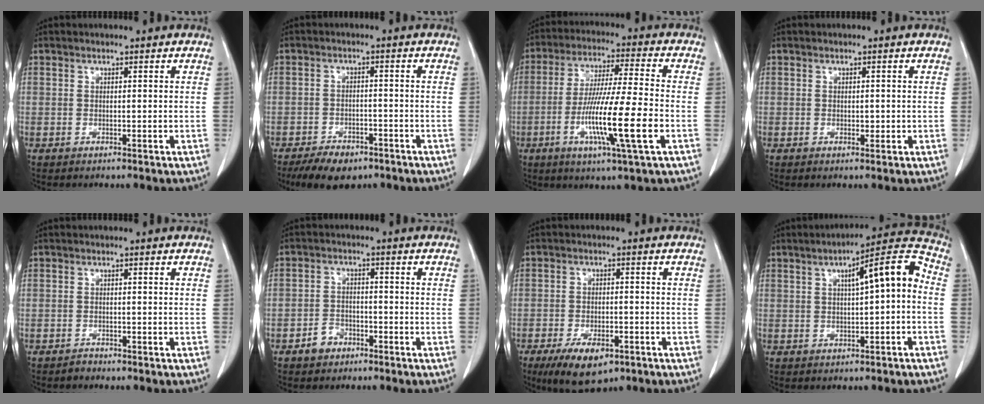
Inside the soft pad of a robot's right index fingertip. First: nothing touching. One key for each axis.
{"total": 6.9, "fx": -5.1, "fy": 3.2, "fz": 3.3, "tx": -0.055, "ty": -0.001, "tz": -0.082}
{"total": 14.4, "fx": -4.3, "fy": -0.1, "fz": 13.7, "tx": -0.260, "ty": -0.017, "tz": -0.081}
{"total": 1.2, "fx": -0.2, "fy": 0.8, "fz": 0.9, "tx": -0.010, "ty": 0.000, "tz": 0.000}
{"total": 0.9, "fx": -0.9, "fy": 0.2, "fz": 0.0, "tx": 0.001, "ty": 0.000, "tz": -0.016}
{"total": 3.6, "fx": -2.3, "fy": 2.6, "fz": 1.0, "tx": -0.013, "ty": 0.009, "tz": -0.039}
{"total": 8.5, "fx": -5.2, "fy": 3.6, "fz": 5.7, "tx": -0.096, "ty": -0.010, "tz": -0.079}
{"total": 9.4, "fx": 0.7, "fy": 1.5, "fz": 9.2, "tx": -0.127, "ty": 0.032, "tz": 0.006}